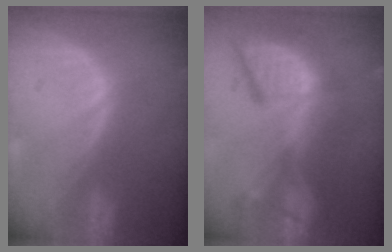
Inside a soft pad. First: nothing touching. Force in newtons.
{"total": 12.6, "press": 11.2, "slide": 5.8}